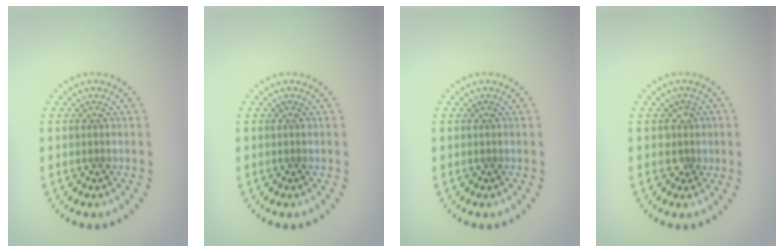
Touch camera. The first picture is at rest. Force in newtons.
{"total": 0.0}
{"total": 0.0}
{"total": 1.5, "press": 1.3, "slide": 0.8}